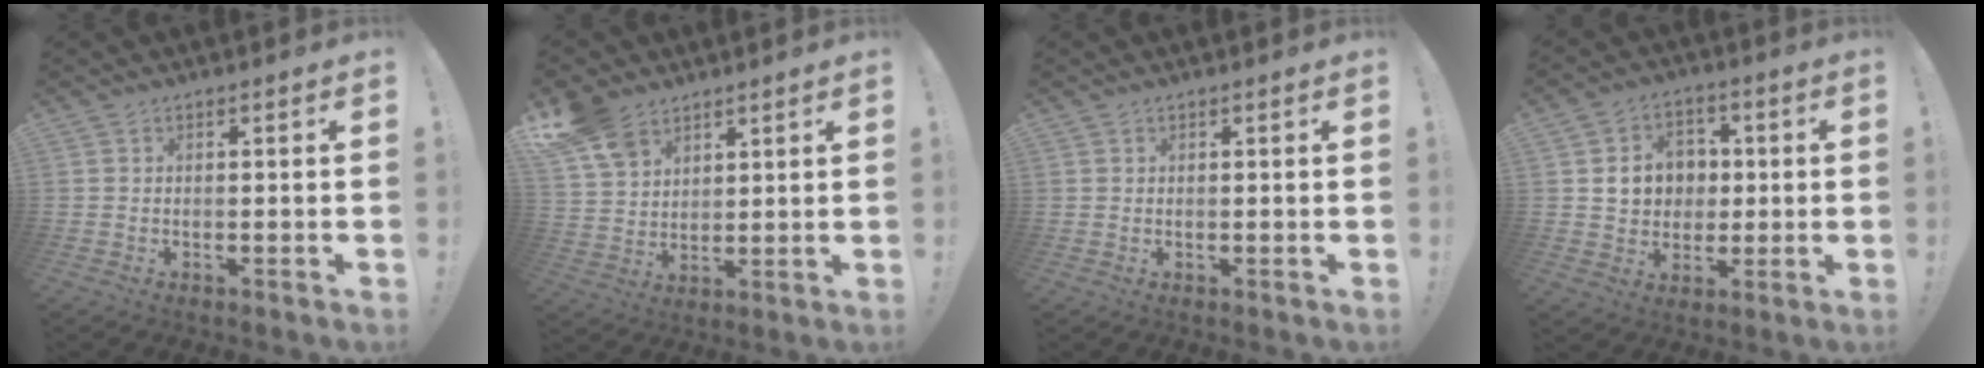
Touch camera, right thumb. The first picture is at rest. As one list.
[{"total": 11.4, "force": [7.5, 7.0, 4.7], "torque": [-0.088, -0.037, 0.151]}, {"total": 1.3, "force": [0.7, 1.0, -0.1], "torque": [0.007, -0.006, 0.012]}, {"total": 10.9, "force": [1.4, 9.8, 4.5], "torque": [-0.049, -0.003, 0.034]}]